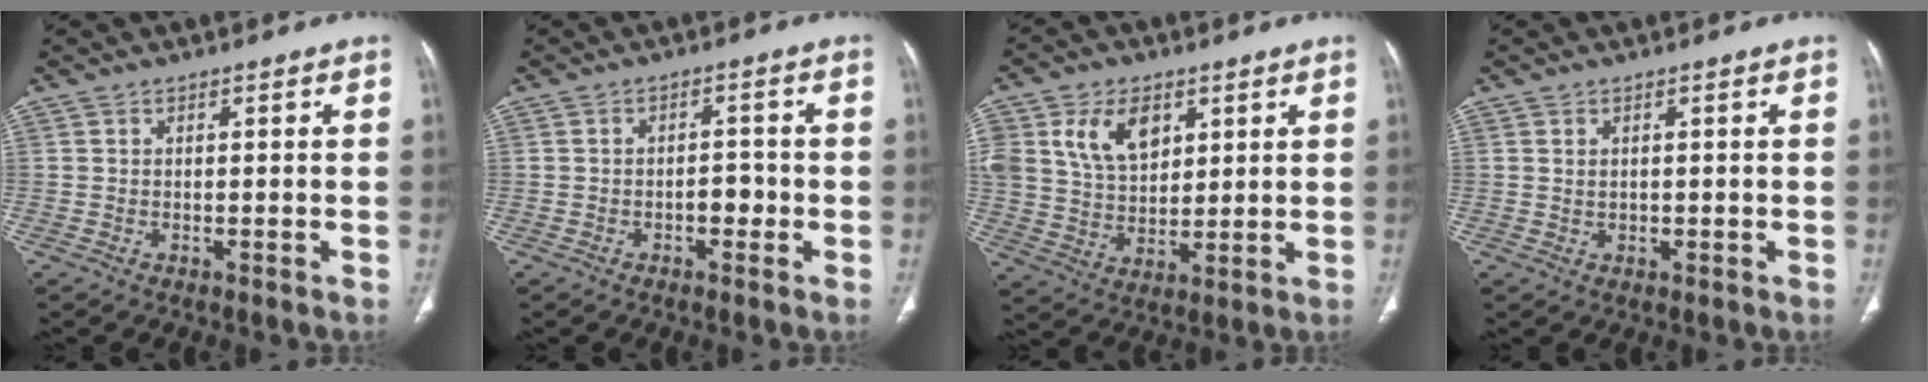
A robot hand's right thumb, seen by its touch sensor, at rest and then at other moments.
{"total": 3.0, "force": [-1.1, 1.8, 2.1], "torque": [-0.017, 0.013, -0.019]}
{"total": 12.8, "force": [5.2, 8.6, 7.9], "torque": [-0.121, -0.014, 0.109]}
{"total": 1.0, "force": [0.3, 0.8, 0.6], "torque": [-0.011, -0.002, 0.010]}